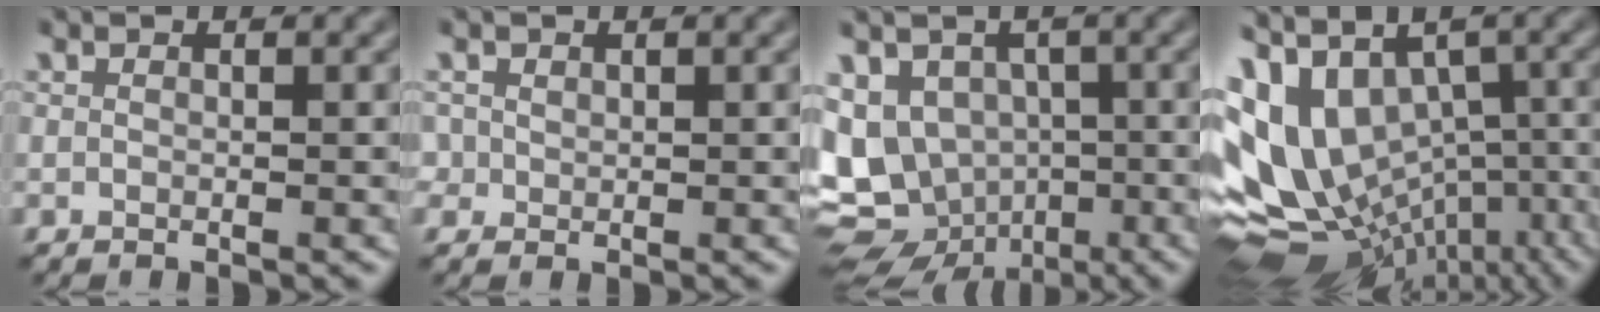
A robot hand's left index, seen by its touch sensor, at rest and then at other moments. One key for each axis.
{"total": 1.3, "fx": 0.4, "fy": 1.2, "fz": 0.2, "tx": -0.013, "ty": -0.002, "tz": 0.012}
{"total": 12.4, "fx": -2.4, "fy": 10.5, "fz": 6.2, "tx": -0.133, "ty": -0.019, "tz": -0.041}
{"total": 12.4, "fx": -0.1, "fy": 8.6, "fz": 9.0, "tx": -0.183, "ty": -0.002, "tz": 0.027}